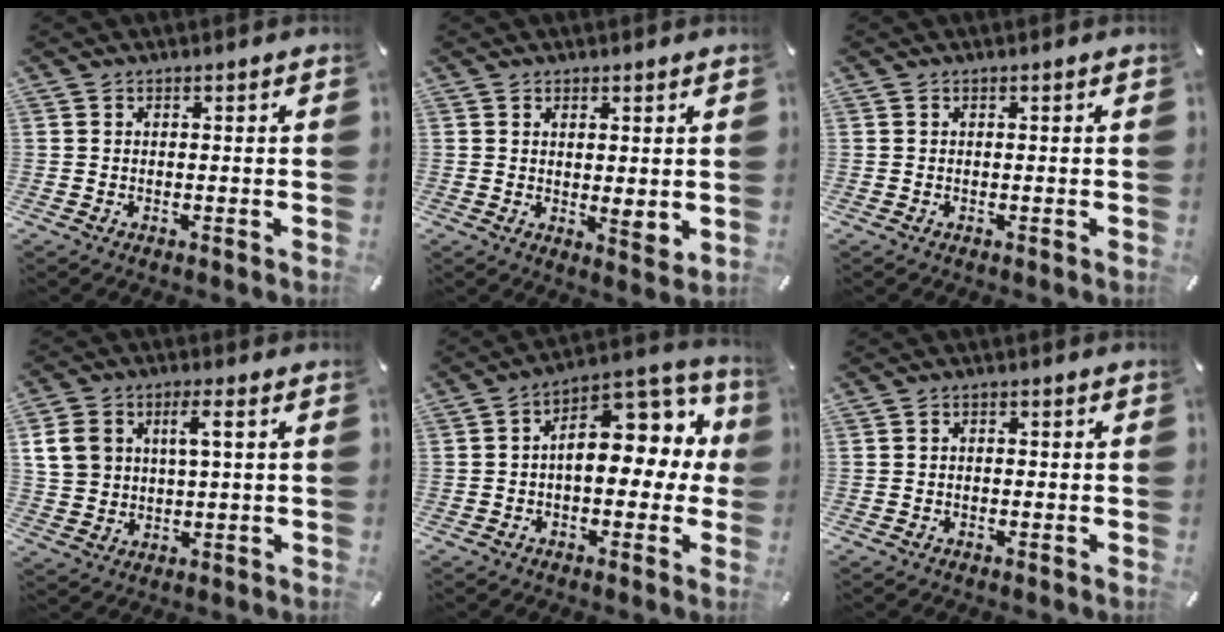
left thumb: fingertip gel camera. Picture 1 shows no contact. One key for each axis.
{"total": 3.3, "fx": 2.1, "fy": 1.1, "fz": 2.3, "tx": -0.033, "ty": -0.017, "tz": 0.035}
{"total": 0.0}
{"total": 7.9, "fx": 2.5, "fy": 5.5, "fz": 5.1, "tx": -0.119, "ty": 0.005, "tz": 0.043}
{"total": 15.9, "fx": 3.6, "fy": 9.3, "fz": 12.4, "tx": -0.160, "ty": -0.028, "tz": 0.061}
{"total": 1.4, "fx": -0.7, "fy": 1.0, "fz": 0.7, "tx": -0.013, "ty": 0.006, "tz": -0.016}